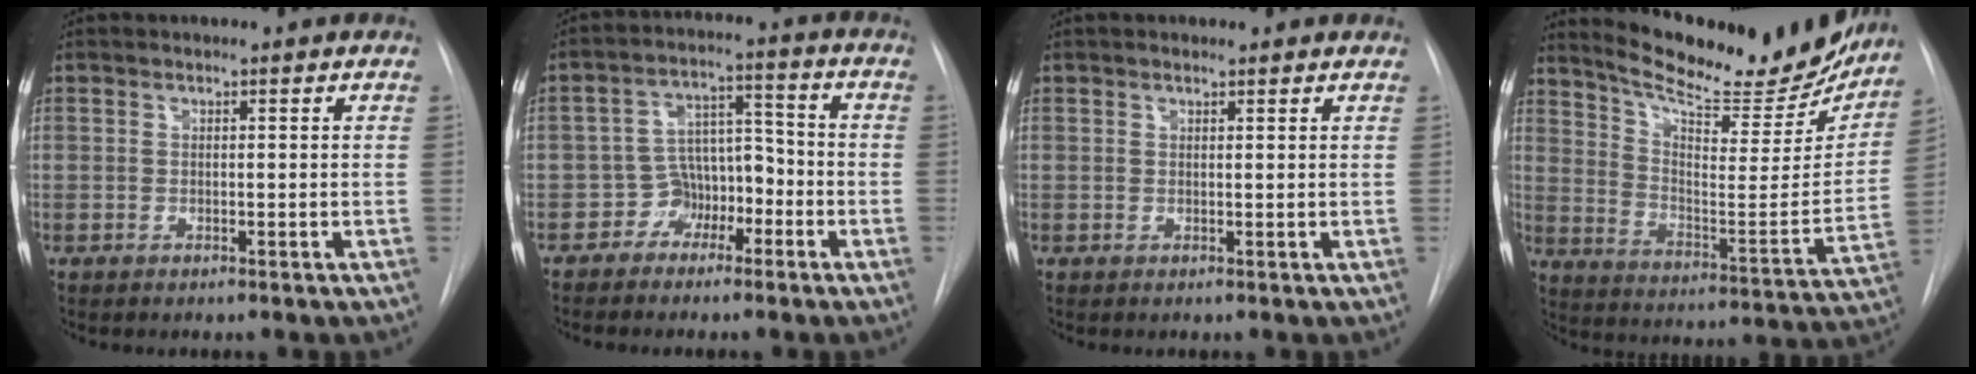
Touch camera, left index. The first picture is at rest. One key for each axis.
{"total": 6.0, "fx": -3.3, "fy": 4.5, "fz": 2.1, "tx": -0.026, "ty": 0.030, "tz": -0.055}
{"total": 1.2, "fx": 0.9, "fy": 0.4, "fz": 0.5, "tx": -0.015, "ty": 0.009, "tz": 0.013}
{"total": 24.5, "fx": 21.9, "fy": 4.7, "fz": 9.8, "tx": -0.150, "ty": -0.062, "tz": 0.300}